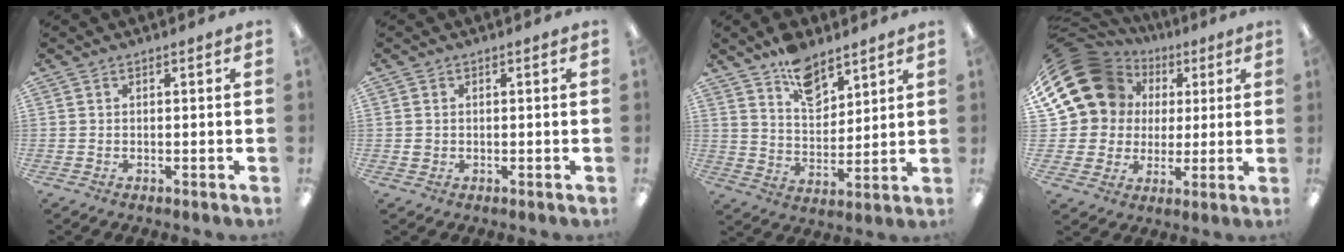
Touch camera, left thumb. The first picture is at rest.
{"total": 0.9, "force": [0.0, 0.9, 0.2], "torque": [-0.005, 0.005, -0.002]}
{"total": 10.1, "force": [7.5, 5.2, 4.3], "torque": [-0.061, -0.046, 0.135]}
{"total": 20.2, "force": [7.3, 16.7, 8.7], "torque": [-0.188, -0.029, 0.153]}